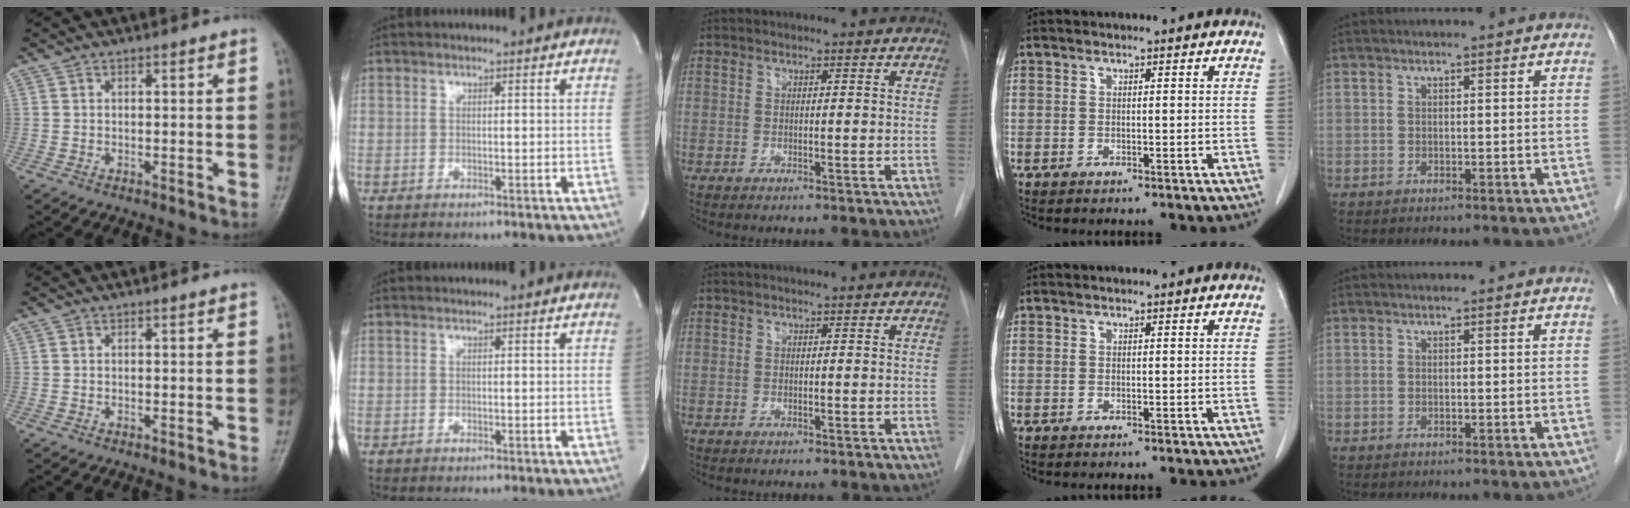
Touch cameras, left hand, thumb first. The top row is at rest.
{}